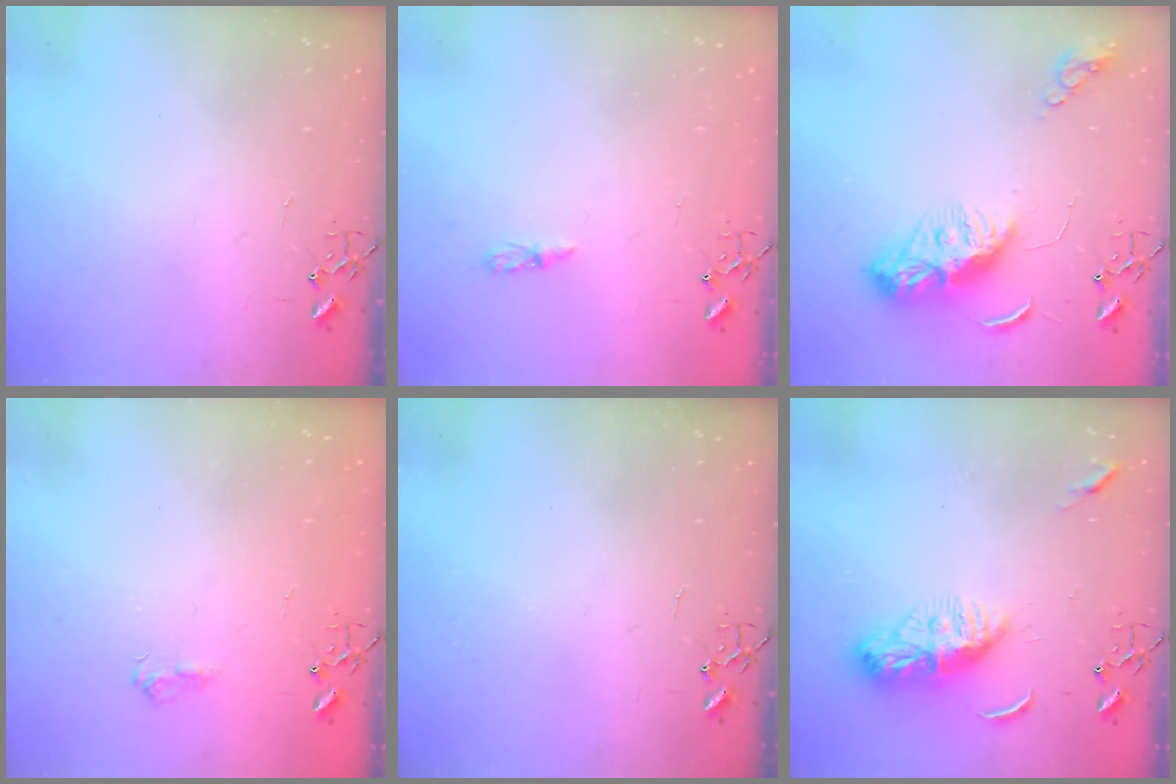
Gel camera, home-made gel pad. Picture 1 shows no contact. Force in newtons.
{"total": 3.2, "press": 3.2, "slide": 0.4}
{"total": 9.9, "press": 9.8, "slide": 1.1}
{"total": 7.3, "press": 7.2, "slide": 0.8}
{"total": 0.0}
{"total": 12.5, "press": 12.5, "slide": 1.1}